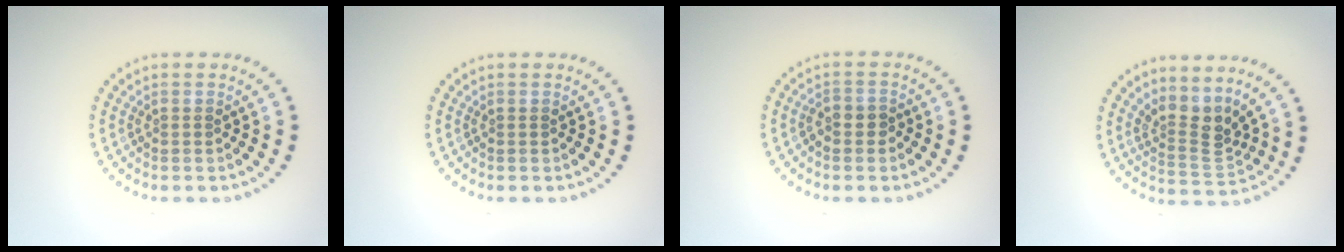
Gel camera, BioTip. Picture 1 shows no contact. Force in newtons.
{"total": 0.0}
{"total": 1.8, "press": 1.7, "slide": 0.7}
{"total": 3.2, "press": 2.2, "slide": 2.3}